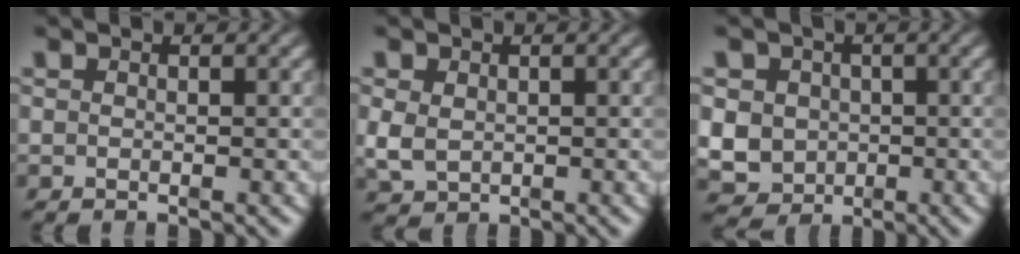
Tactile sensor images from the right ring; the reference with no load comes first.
{"total": 2.5, "force": [-0.2, 2.2, 1.2], "torque": [-0.040, -0.019, 0.013]}
{"total": 9.4, "force": [-1.6, 8.6, 3.3], "torque": [-0.081, -0.041, -0.019]}